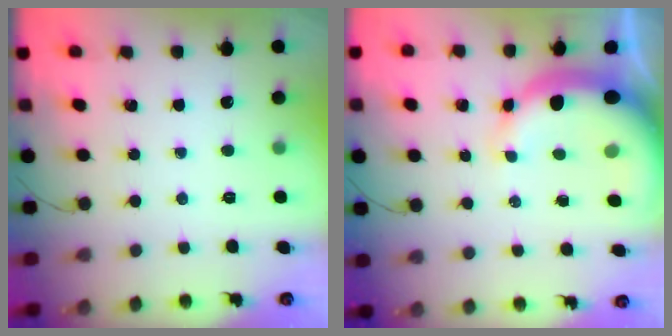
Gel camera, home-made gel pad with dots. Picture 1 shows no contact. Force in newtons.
{"total": 10.6, "press": 10.3, "slide": 2.3}